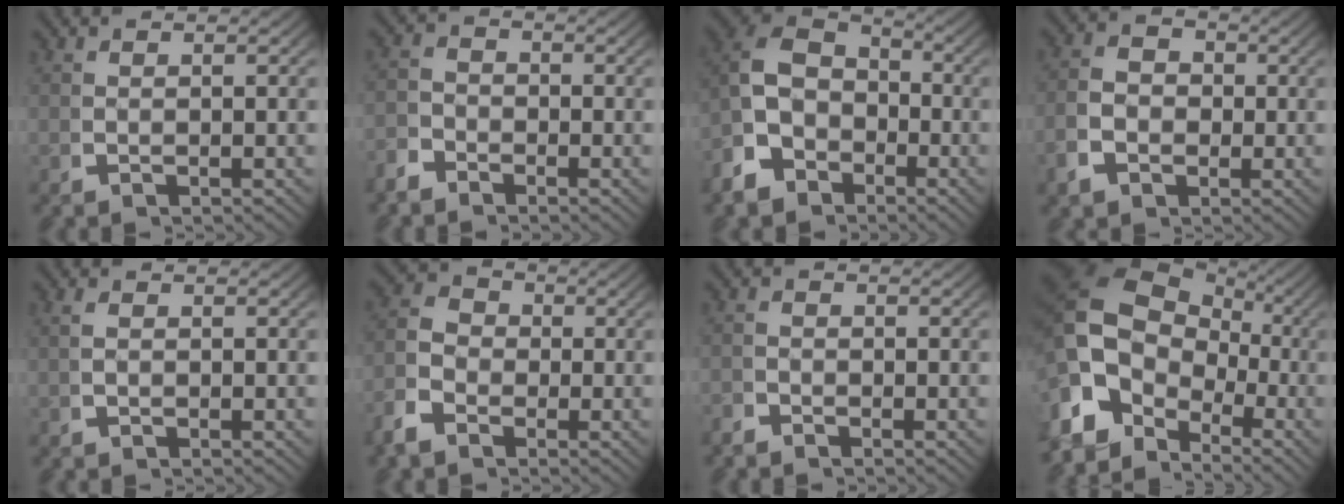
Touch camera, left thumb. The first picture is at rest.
{"total": 2.1, "force": [-1.6, 1.3, 0.5], "torque": [0.000, -0.011, -0.034]}
{"total": 9.7, "force": [-0.2, 7.9, 5.5], "torque": [-0.113, -0.015, -0.007]}
{"total": 4.9, "force": [-0.3, 4.0, 2.8], "torque": [-0.056, -0.002, -0.009]}
{"total": 0.8, "force": [0.2, 0.4, 0.6], "torque": [-0.015, 0.000, 0.005]}
{"total": 5.6, "force": [-0.7, 4.5, 3.2], "torque": [-0.054, -0.006, -0.023]}
{"total": 1.2, "force": [-1.1, 0.5, 0.0], "torque": [0.006, -0.006, -0.026]}
{"total": 13.6, "force": [0.3, 10.2, 9.0], "torque": [-0.194, -0.026, 0.002]}